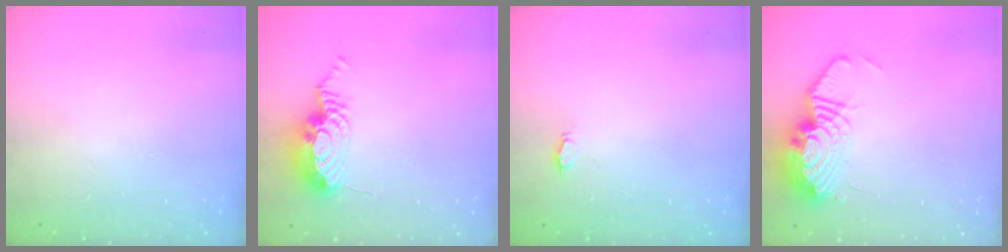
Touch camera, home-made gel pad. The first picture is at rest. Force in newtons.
{"total": 10.8, "press": 10.4, "slide": 2.8}
{"total": 1.8, "press": 1.8, "slide": 0.3}
{"total": 17.0, "press": 15.4, "slide": 7.2}